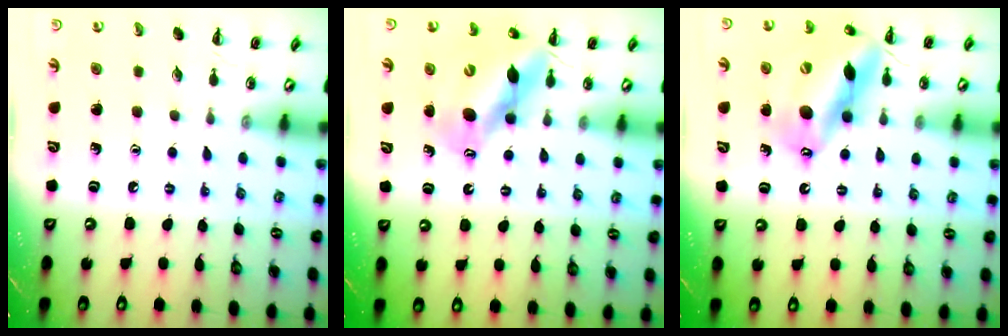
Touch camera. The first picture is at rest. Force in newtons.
{"total": 11.6, "press": 11.2, "slide": 3.1}
{"total": 16.5, "press": 16.2, "slide": 3.5}